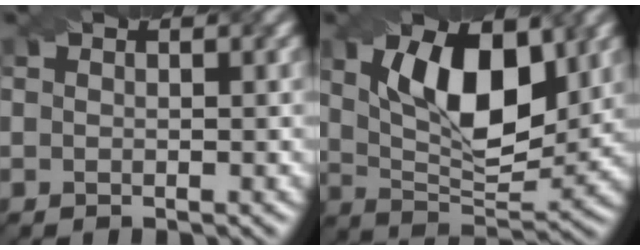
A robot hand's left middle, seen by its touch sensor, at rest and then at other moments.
{"total": 9.4, "force": [2.9, 4.3, 7.8], "torque": [-0.130, 0.000, 0.048]}